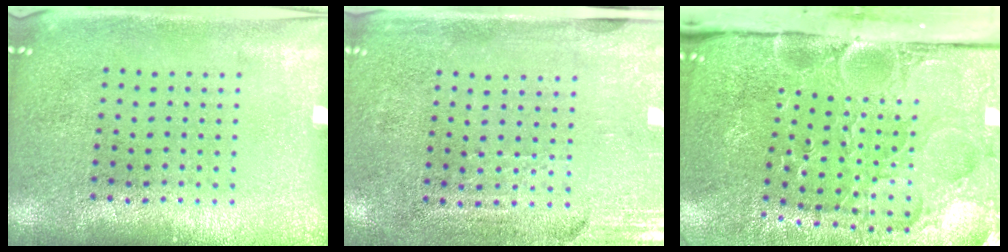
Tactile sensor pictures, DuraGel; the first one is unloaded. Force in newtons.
{"total": 3.4, "press": 3.0, "slide": 1.6}
{"total": 5.2, "press": 4.1, "slide": 3.2}